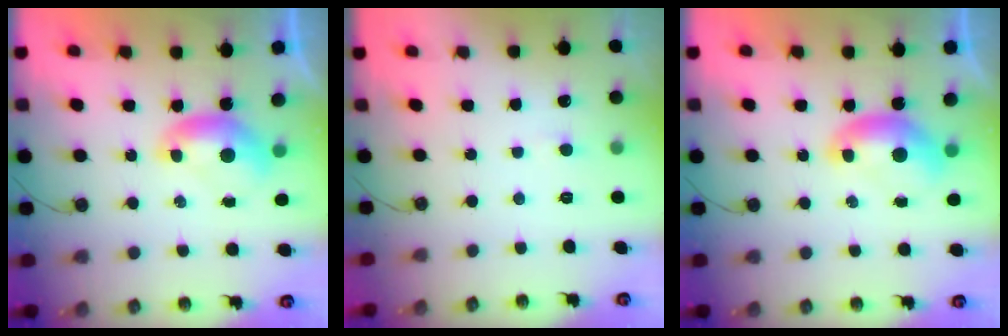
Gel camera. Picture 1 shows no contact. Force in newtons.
{"total": 2.9, "press": 2.9, "slide": 0.2}
{"total": 1.5, "press": 1.4, "slide": 0.6}